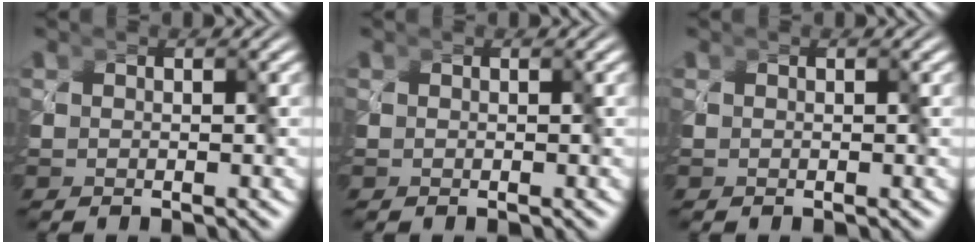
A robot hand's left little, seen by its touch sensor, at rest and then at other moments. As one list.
[{"total": 0.0}, {"total": 0.0}]